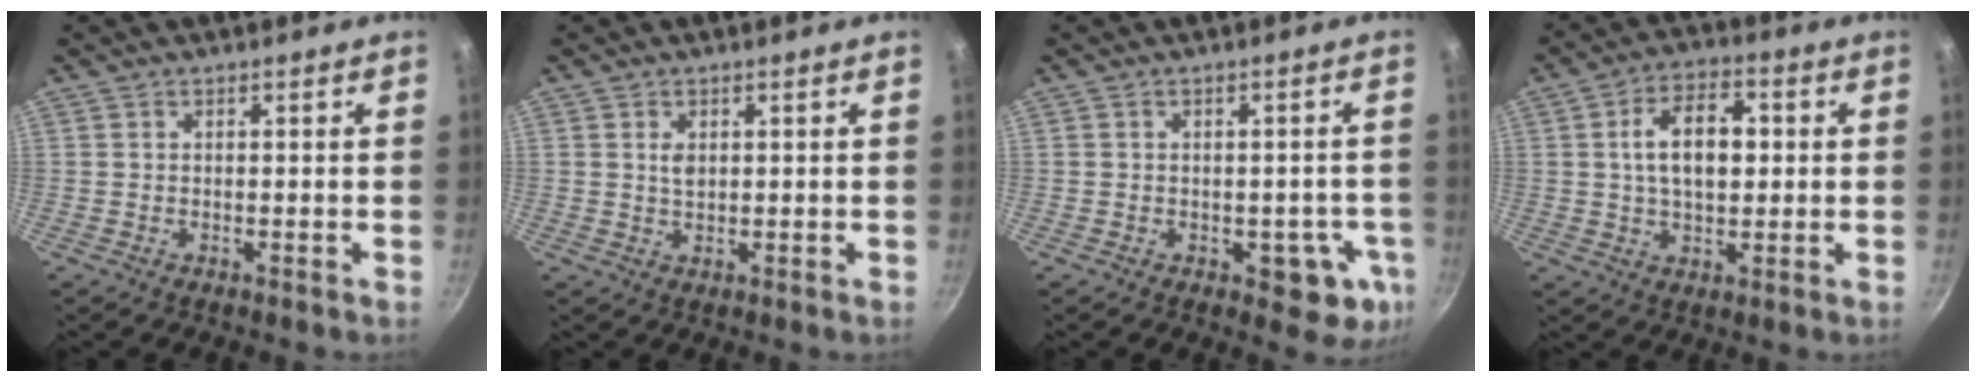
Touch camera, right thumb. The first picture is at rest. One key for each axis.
{"total": 2.1, "fx": 0.6, "fy": 1.3, "fz": 1.5, "tx": -0.023, "ty": -0.004, "tz": 0.013}
{"total": 6.6, "fx": -2.6, "fy": 3.4, "fz": 5.1, "tx": -0.033, "ty": 0.011, "tz": -0.025}
{"total": 11.0, "fx": 1.5, "fy": 6.3, "fz": 8.9, "tx": -0.135, "ty": 0.011, "tz": 0.023}